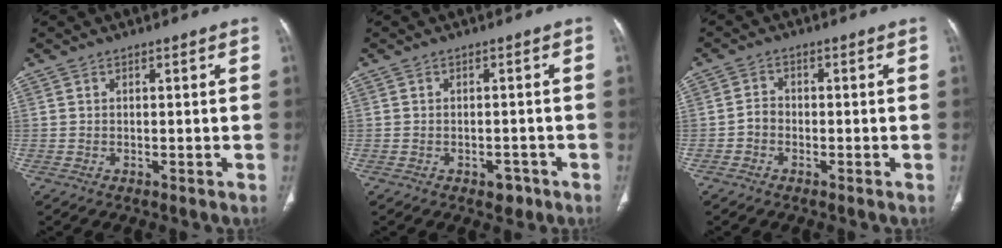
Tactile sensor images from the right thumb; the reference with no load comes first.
{"total": 2.4, "force": [-1.5, 1.7, 1.0], "torque": [0.003, 0.009, -0.013]}
{"total": 2.2, "force": [-0.9, 1.7, 1.0], "torque": [-0.009, 0.011, -0.024]}